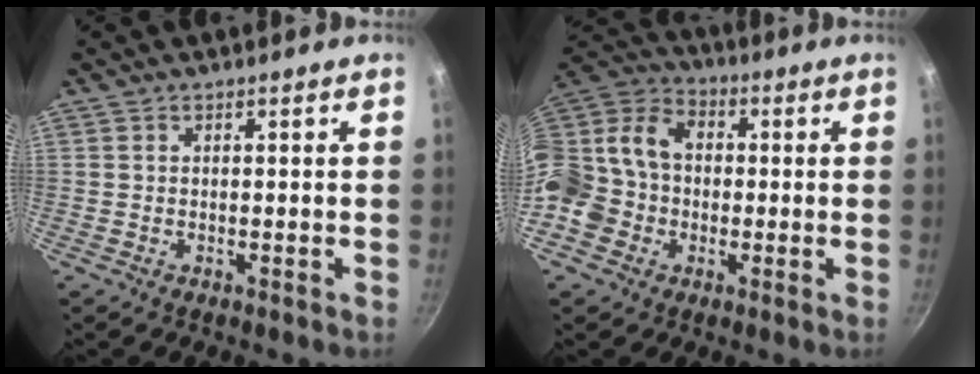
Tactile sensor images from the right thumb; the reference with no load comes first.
{"total": 17.2, "force": [-2.5, 14.5, 9.0], "torque": [-0.165, 0.053, -0.062]}